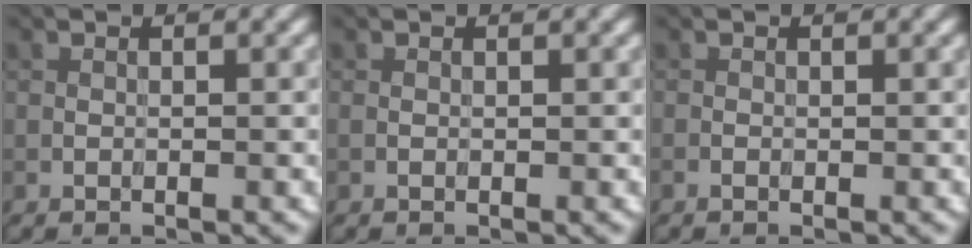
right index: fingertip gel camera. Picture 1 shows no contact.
{"total": 0.0}
{"total": 0.0}